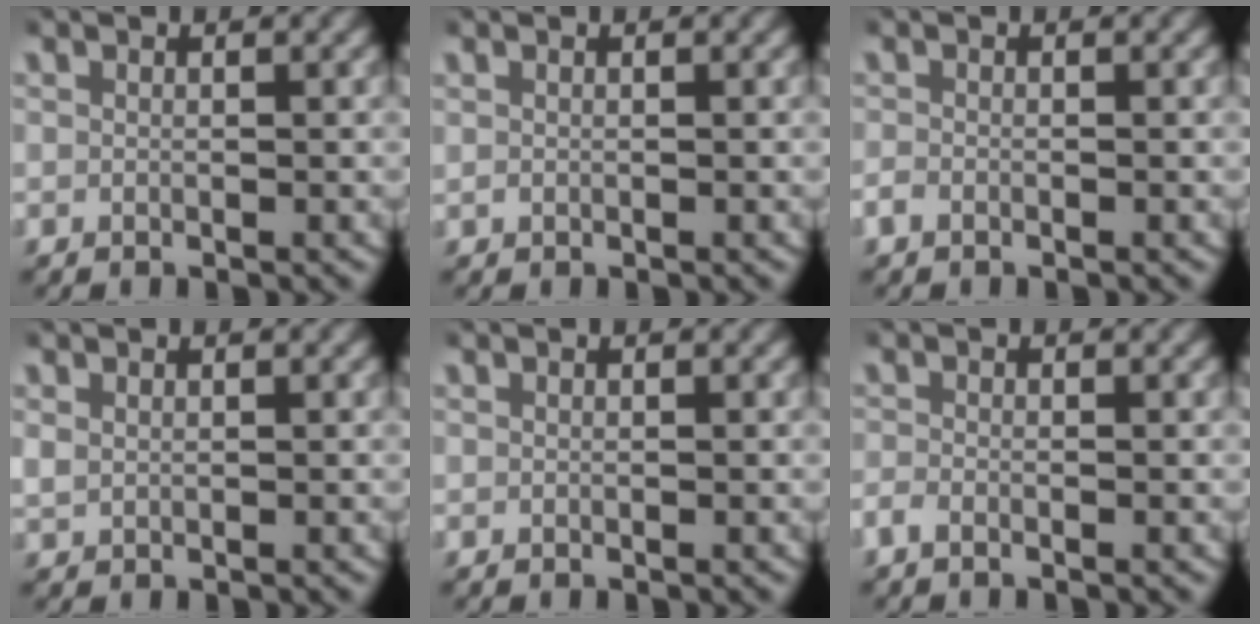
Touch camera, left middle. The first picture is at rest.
{"total": 0.0}
{"total": 1.1, "force": [-0.7, 0.7, 0.5], "torque": [-0.015, -0.002, -0.015]}
{"total": 1.2, "force": [0.4, 1.0, 0.5], "torque": [-0.019, -0.002, 0.013]}
{"total": 0.0}
{"total": 1.3, "force": [-1.0, 0.6, 0.7], "torque": [-0.018, -0.002, -0.021]}